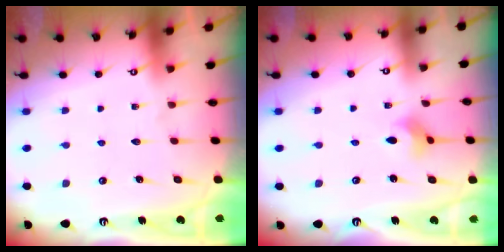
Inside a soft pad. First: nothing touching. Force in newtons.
{"total": 2.9, "press": 2.9, "slide": 0.4}